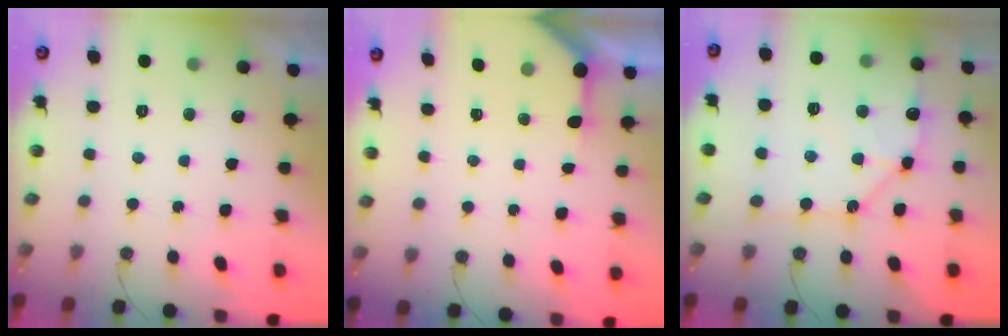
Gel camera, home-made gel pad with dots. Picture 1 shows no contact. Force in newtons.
{"total": 3.8, "press": 3.8, "slide": 0.3}
{"total": 12.2, "press": 12.1, "slide": 1.6}